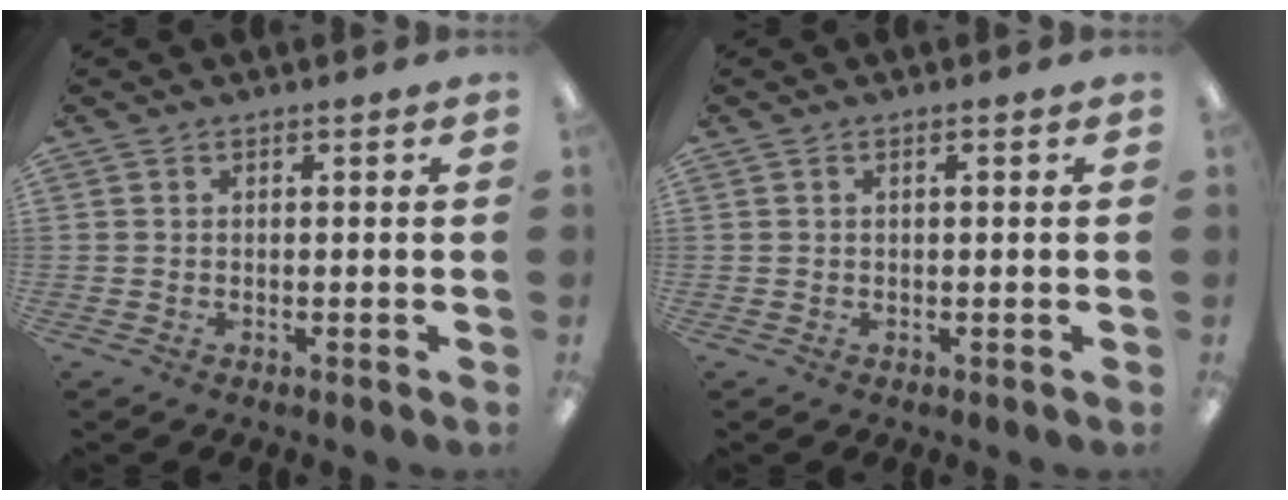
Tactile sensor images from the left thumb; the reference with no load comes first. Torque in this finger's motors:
{"motor_torque": [0.08, -0.01, 0.15, -0.16, -0.07]}